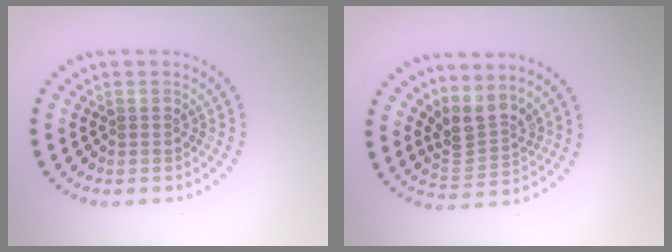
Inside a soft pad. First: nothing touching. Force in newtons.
{"total": 3.1, "press": 2.2, "slide": 2.2}